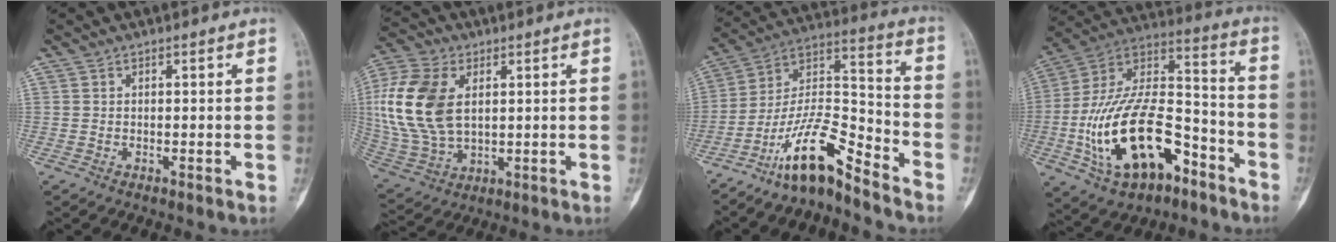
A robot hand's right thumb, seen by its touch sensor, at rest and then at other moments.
{"total": 17.3, "force": [3.1, 10.8, 13.1], "torque": [-0.285, -0.004, 0.066]}
{"total": 13.7, "force": [-10.3, 3.5, 8.3], "torque": [-0.150, 0.098, -0.195]}
{"total": 24.3, "force": [-9.6, 12.6, 18.4], "torque": [-0.331, 0.071, -0.155]}